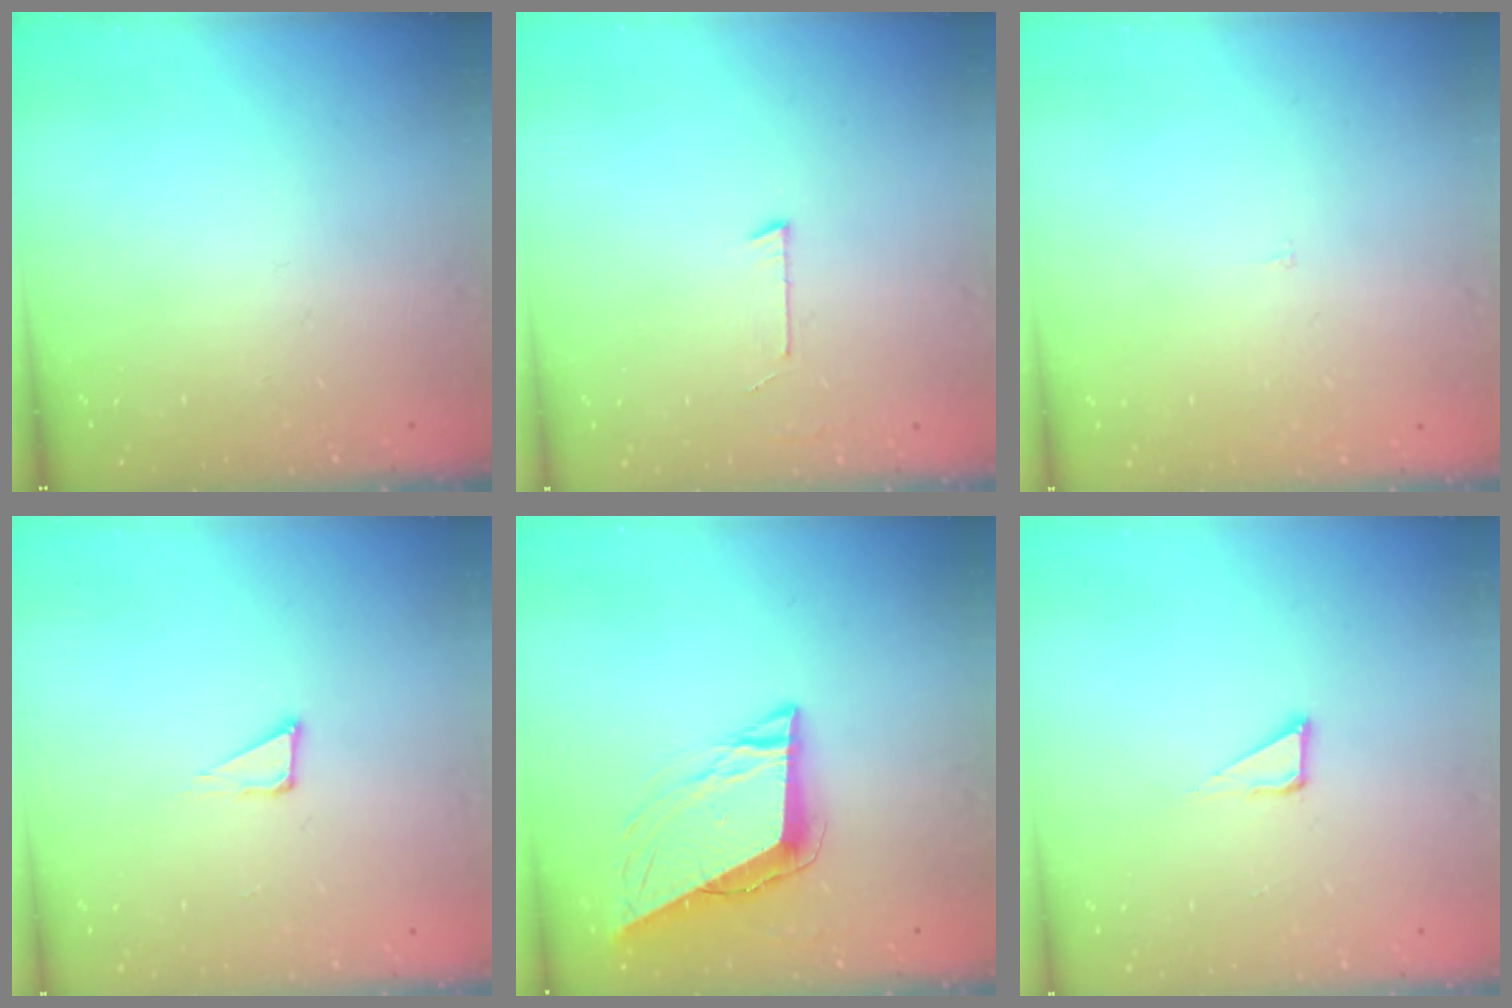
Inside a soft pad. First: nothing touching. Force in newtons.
{"total": 2.7, "press": 2.7, "slide": 0.2}
{"total": 1.8, "press": 1.8, "slide": 0.1}
{"total": 4.0, "press": 3.9, "slide": 0.8}
{"total": 10.9, "press": 10.3, "slide": 3.4}
{"total": 4.8, "press": 4.8, "slide": 0.4}